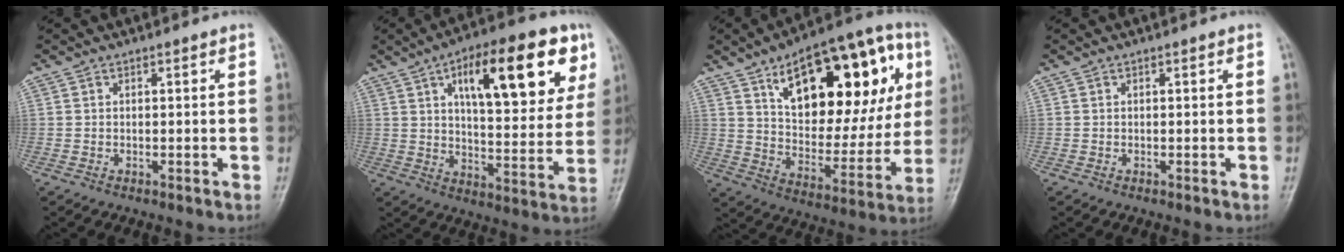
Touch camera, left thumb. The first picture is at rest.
{"total": 22.4, "force": [9.7, 9.1, 18.1], "torque": [-0.218, -0.016, 0.142]}
{"total": 28.6, "force": [10.9, 13.7, 22.6], "torque": [-0.279, -0.002, 0.168]}
{"total": 0.0}